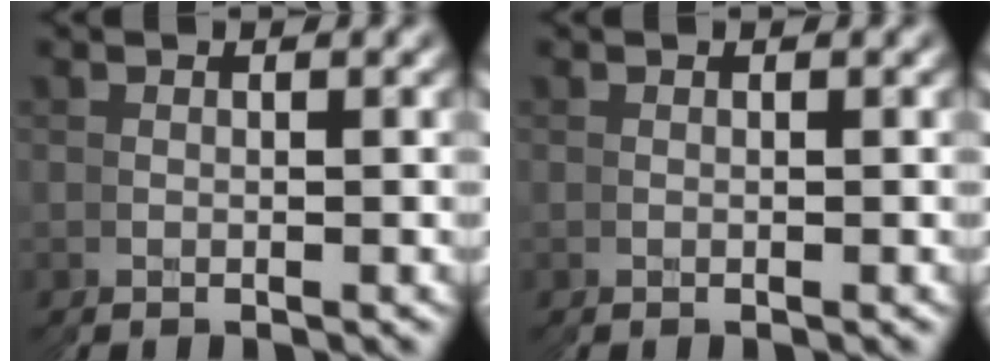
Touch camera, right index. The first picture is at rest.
{"total": 0.0}